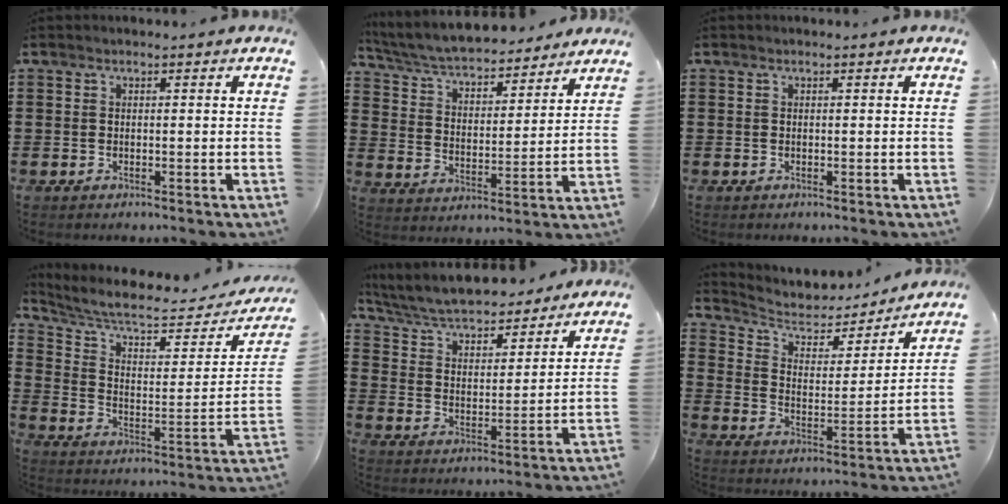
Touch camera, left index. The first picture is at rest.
{"total": 5.9, "force": [5.6, 0.7, 1.8], "torque": [-0.059, -0.035, 0.095]}
{"total": 0.0}
{"total": 7.7, "force": [6.2, 1.7, 4.2], "torque": [-0.099, -0.037, 0.103]}
{"total": 6.2, "force": [5.8, 0.9, 1.9], "torque": [-0.063, -0.037, 0.099]}
{"total": 5.1, "force": [4.4, 2.2, 1.4], "torque": [-0.055, -0.030, 0.071]}